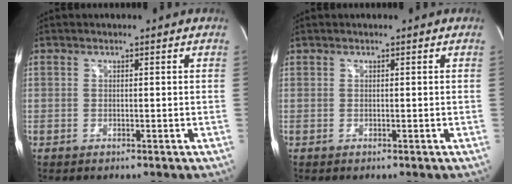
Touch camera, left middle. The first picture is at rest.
{"total": 0.0}